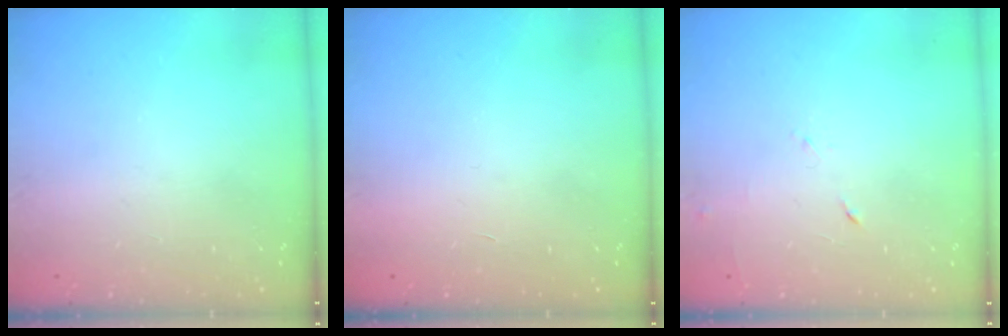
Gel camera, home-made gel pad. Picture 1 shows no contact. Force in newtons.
{"total": 1.7, "press": 1.7, "slide": 0.1}
{"total": 3.9, "press": 3.8, "slide": 0.8}